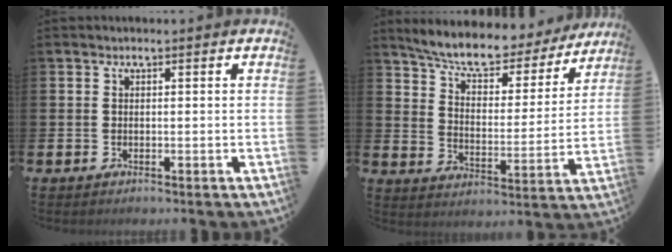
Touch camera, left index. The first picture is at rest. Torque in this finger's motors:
{"motor_torque": [0.30, -0.31, 0.86, 0.18]}